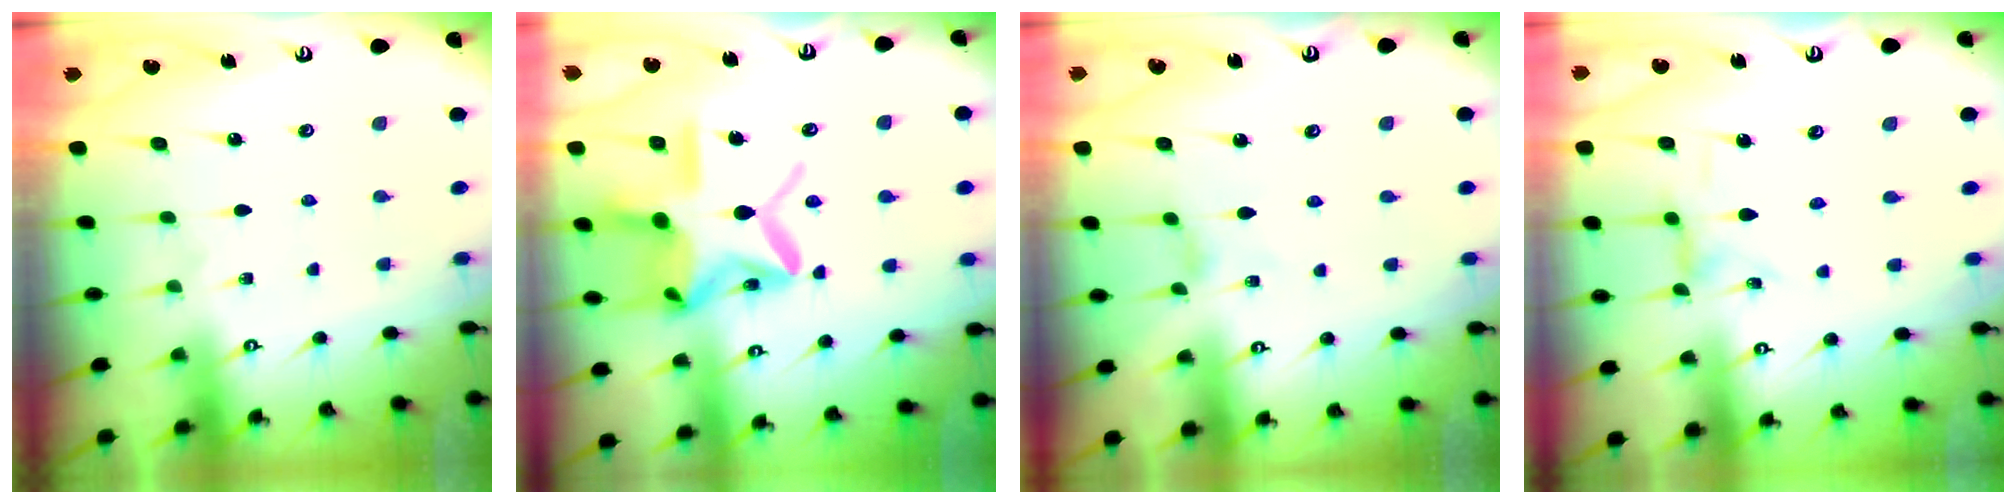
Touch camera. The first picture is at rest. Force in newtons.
{"total": 20.0, "press": 20.0, "slide": 1.6}
{"total": 0.9, "press": 0.9, "slide": 0.2}
{"total": 1.7, "press": 1.6, "slide": 0.2}